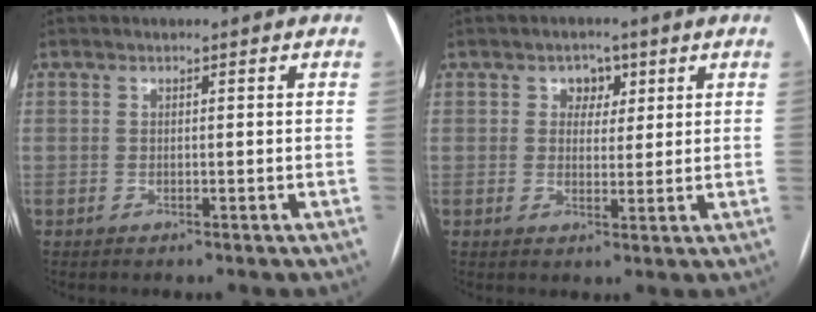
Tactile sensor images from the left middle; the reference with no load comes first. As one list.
[{"total": 3.3, "force": [1.5, 2.5, 1.4], "torque": [-0.013, 0.005, 0.021]}]